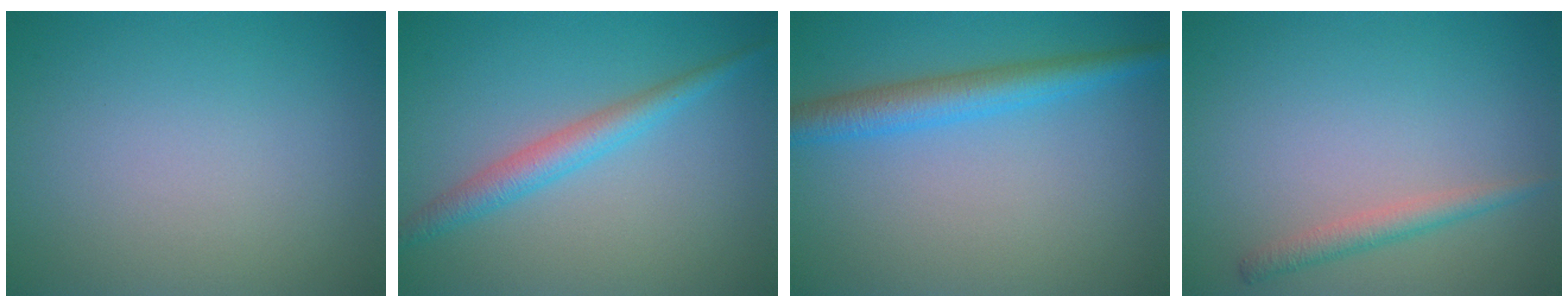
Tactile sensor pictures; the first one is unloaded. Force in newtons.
{"total": 2.9, "press": 2.9, "slide": 0.0}
{"total": 3.9, "press": 3.9, "slide": 0.1}
{"total": 1.8, "press": 1.8, "slide": 0.1}